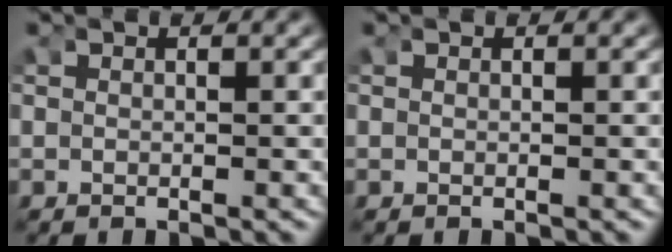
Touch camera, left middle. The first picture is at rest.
{"total": 0.0}